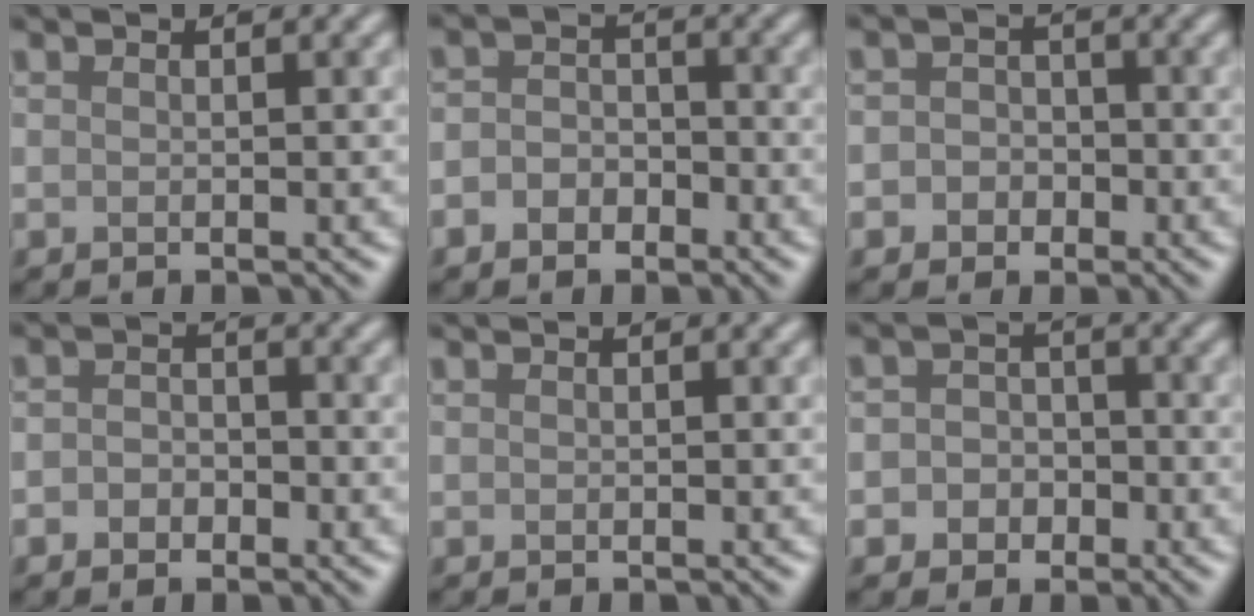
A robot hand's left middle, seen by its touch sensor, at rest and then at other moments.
{"total": 2.6, "force": [-1.3, 2.0, 1.1], "torque": [-0.004, 0.004, -0.037]}
{"total": 2.6, "force": [-0.6, 2.4, 0.9], "torque": [0.011, 0.002, -0.029]}
{"total": 2.0, "force": [-0.8, 1.5, 1.0], "torque": [-0.016, 0.001, -0.022]}
{"total": 0.0}
{"total": 3.5, "force": [-1.0, 3.1, 1.1], "torque": [0.011, 0.007, -0.036]}